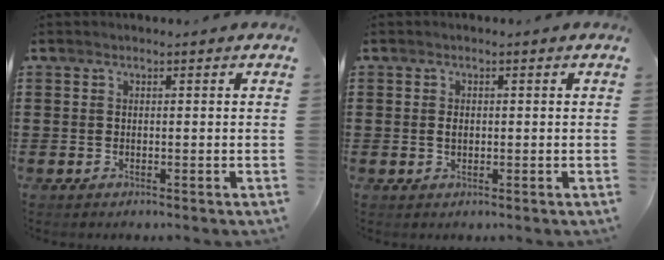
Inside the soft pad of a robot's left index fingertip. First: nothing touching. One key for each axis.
{"total": 1.2, "fx": 0.1, "fy": 0.7, "fz": 0.9, "tx": -0.021, "ty": 0.004, "tz": 0.000}